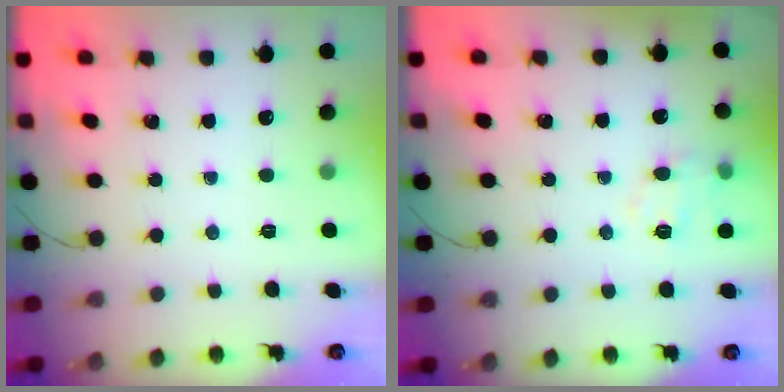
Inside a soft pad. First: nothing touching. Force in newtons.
{"total": 8.9, "press": 8.8, "slide": 1.4}